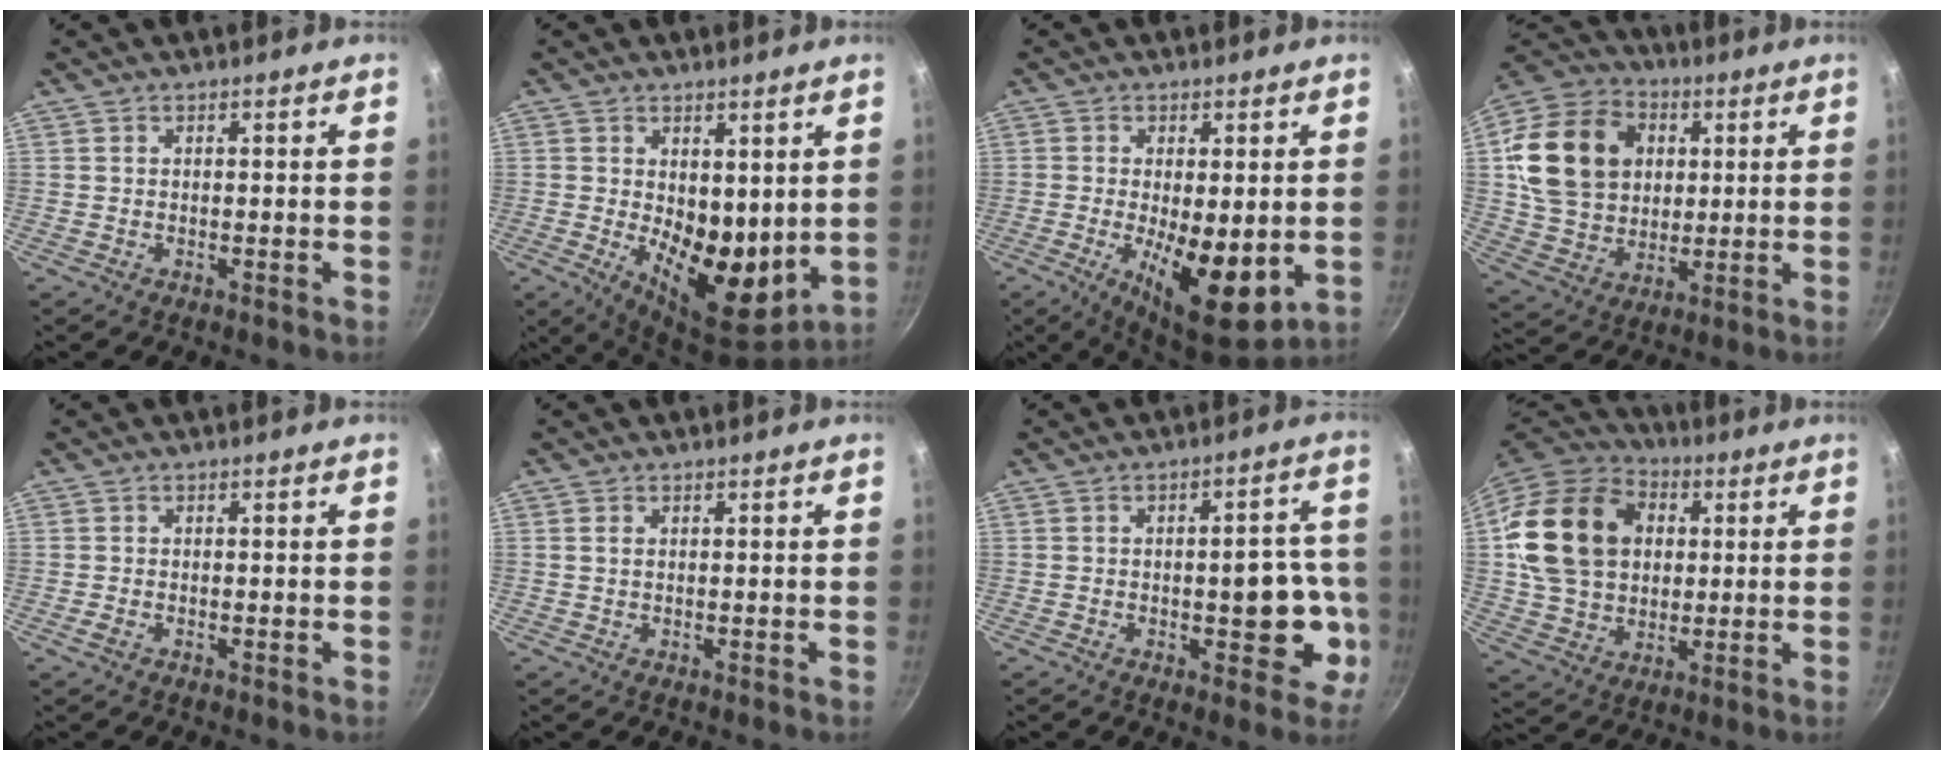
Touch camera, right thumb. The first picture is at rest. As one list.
[{"total": 13.2, "force": [1.1, 7.3, 10.9], "torque": [-0.129, -0.048, 0.028]}, {"total": 12.3, "force": [-1.8, 4.5, 11.3], "torque": [-0.169, -0.015, -0.018]}, {"total": 19.1, "force": [4.2, 15.3, 10.7], "torque": [-0.177, 0.003, 0.079]}, {"total": 1.1, "force": [-0.5, 0.6, 0.7], "torque": [-0.017, 0.002, -0.011]}, {"total": 0.7, "force": [0.3, 0.4, 0.6], "torque": [-0.011, 0.001, 0.004]}, {"total": 11.7, "force": [-2.6, 5.6, 9.9], "torque": [-0.073, 0.024, -0.034]}, {"total": 21.9, "force": [4.1, 17.0, 13.3], "torque": [-0.217, 0.019, 0.074]}]